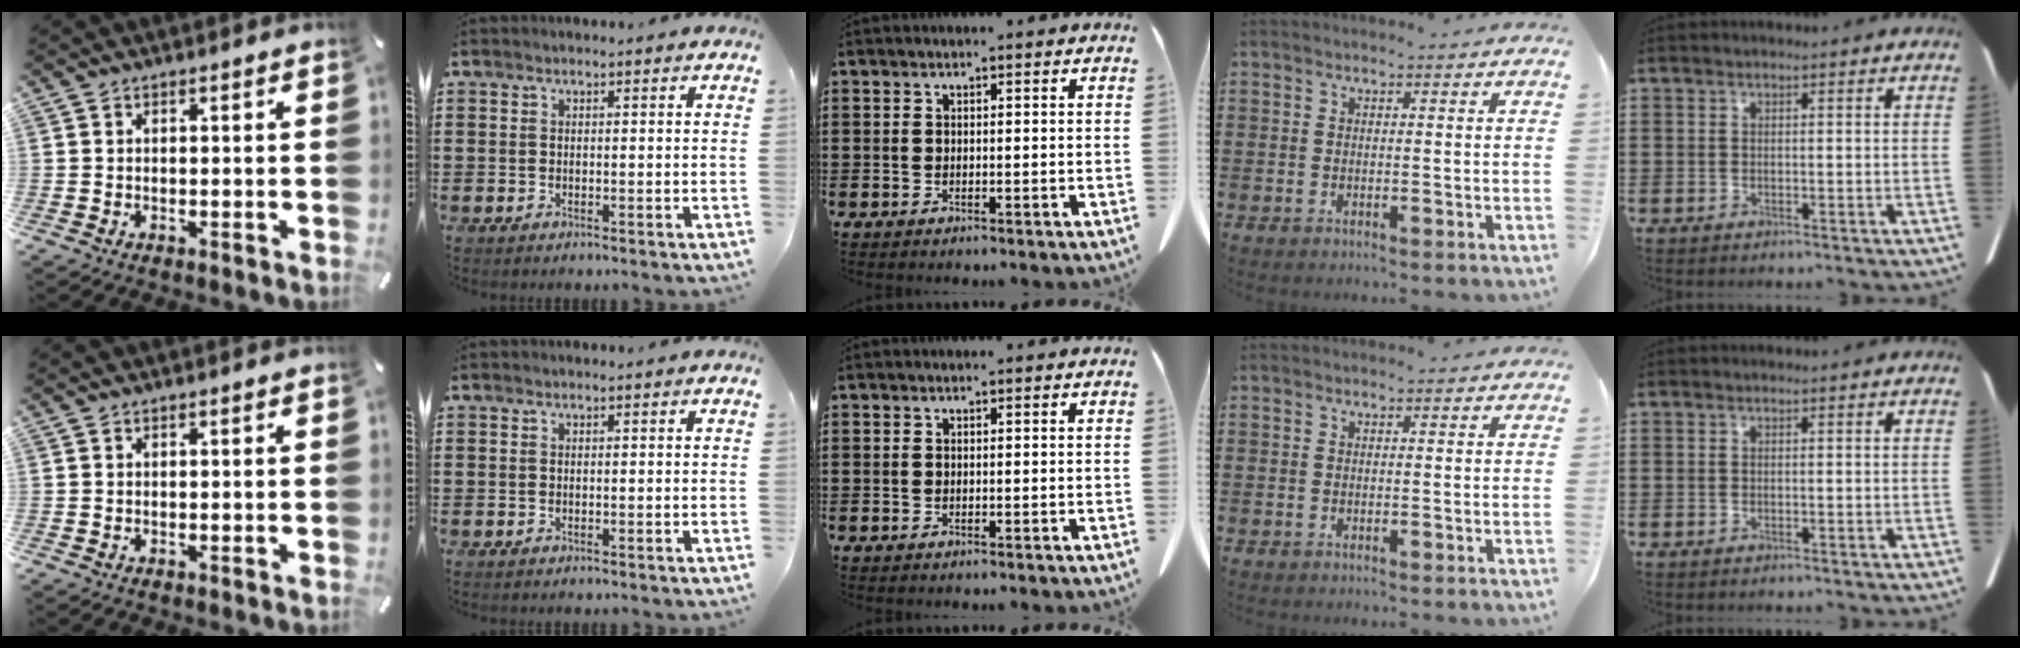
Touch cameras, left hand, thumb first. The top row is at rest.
{}